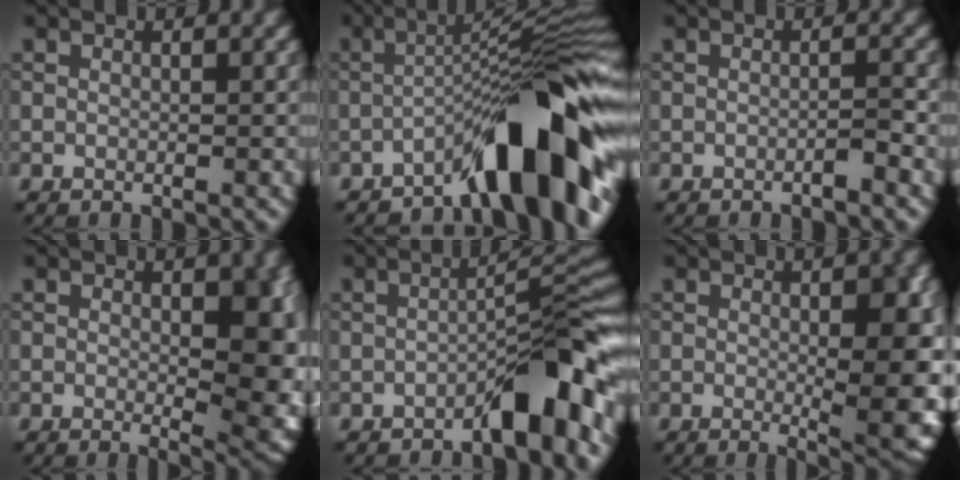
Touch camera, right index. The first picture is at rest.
{"total": 10.0, "force": [-5.4, 1.9, 8.2], "torque": [-0.102, 0.024, -0.097]}
{"total": 1.2, "force": [-0.8, 0.0, 0.8], "torque": [-0.012, 0.005, -0.017]}
{"total": 9.2, "force": [0.0, 4.2, 8.2], "torque": [-0.085, -0.004, 0.003]}
{"total": 6.2, "force": [-3.4, 1.2, 5.0], "torque": [-0.064, 0.028, -0.056]}
{"total": 8.4, "force": [0.0, 2.2, 8.1], "torque": [-0.097, -0.007, 0.005]}